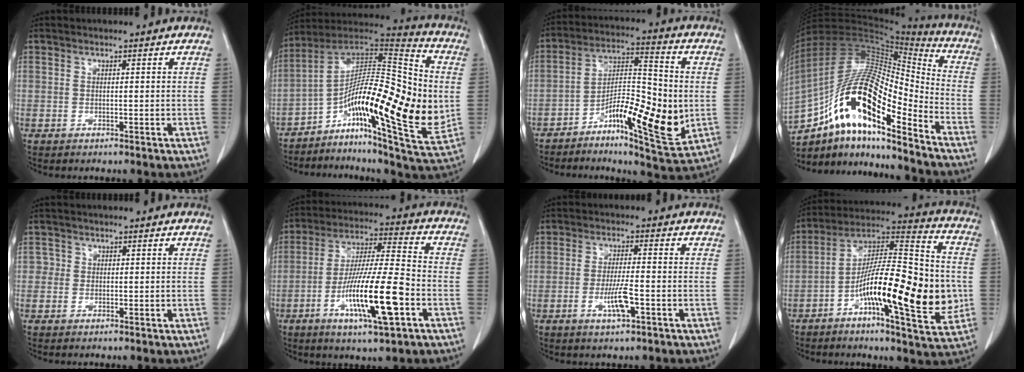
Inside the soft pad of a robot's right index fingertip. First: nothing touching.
{"total": 23.9, "force": [-2.9, 5.4, 23.1], "torque": [-0.362, 0.018, -0.051]}
{"total": 13.9, "force": [-3.6, 3.9, 12.9], "torque": [-0.215, 0.007, -0.059]}
{"total": 20.4, "force": [-11.7, 4.6, 16.0], "torque": [-0.318, 0.012, -0.205]}
{"total": 1.3, "force": [0.1, 1.3, 0.2], "torque": [0.008, 0.004, -0.002]}
{"total": 15.2, "force": [-5.4, 1.2, 14.2], "torque": [-0.265, -0.010, -0.093]}
{"total": 5.2, "force": [-2.0, 0.6, 4.7], "torque": [-0.092, -0.005, -0.037]}
{"total": 21.8, "force": [-4.5, 4.4, 20.9], "torque": [-0.329, 0.014, -0.071]}